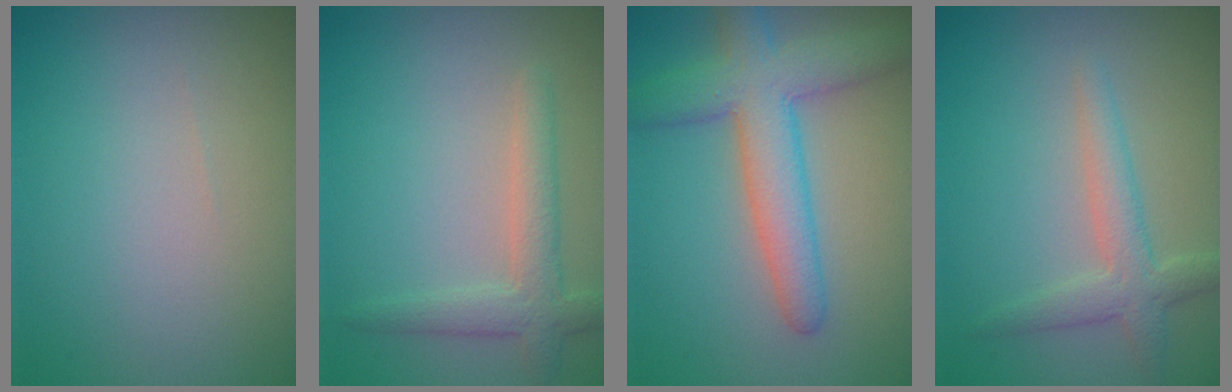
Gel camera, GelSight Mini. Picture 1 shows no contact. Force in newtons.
{"total": 3.0, "press": 3.0, "slide": 0.2}
{"total": 6.4, "press": 6.4, "slide": 0.5}
{"total": 2.9, "press": 2.9, "slide": 0.1}